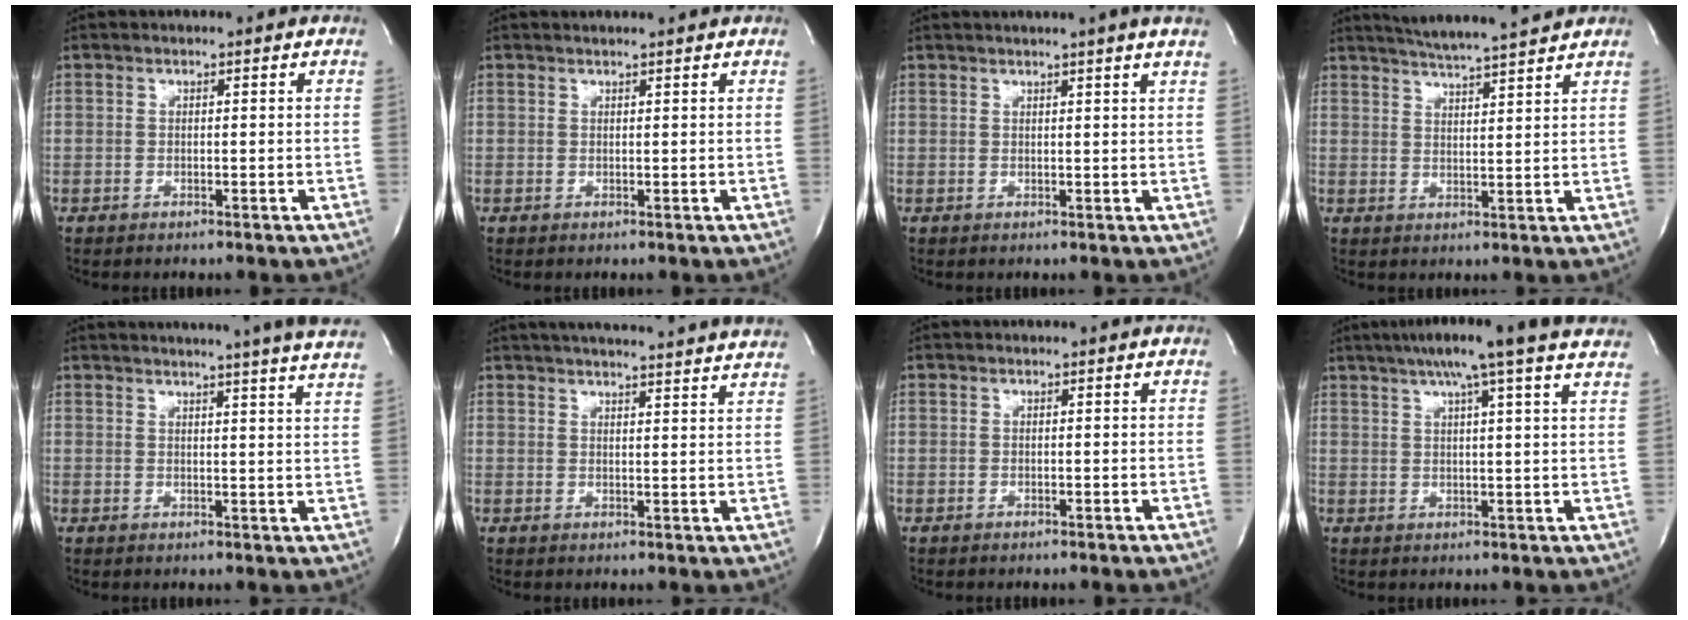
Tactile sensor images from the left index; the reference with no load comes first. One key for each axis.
{"total": 3.0, "fx": 2.8, "fy": -0.1, "fz": 1.0, "tx": -0.016, "ty": 0.010, "tz": 0.033}
{"total": 4.5, "fx": 3.6, "fy": -1.3, "fz": 2.3, "tx": -0.034, "ty": 0.005, "tz": 0.040}
{"total": 10.2, "fx": 9.3, "fy": -0.4, "fz": 4.0, "tx": -0.072, "ty": 0.007, "tz": 0.136}
{"total": 18.1, "fx": 16.5, "fy": -1.2, "fz": 7.6, "tx": -0.116, "ty": -0.040, "tz": 0.189}
{"total": 20.5, "fx": 19.1, "fy": 0.5, "fz": 7.6, "tx": -0.119, "ty": 0.001, "tz": 0.239}
{"total": 0.0}
{"total": 15.3, "fx": 12.2, "fy": -0.8, "fz": 9.2, "tx": -0.151, "ty": 0.022, "tz": 0.148}